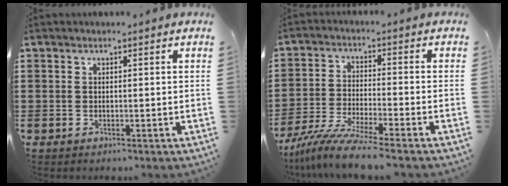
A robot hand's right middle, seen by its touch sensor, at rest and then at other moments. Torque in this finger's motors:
{"motor_torque": [1.20, -0.24, 0.68, 0.21]}